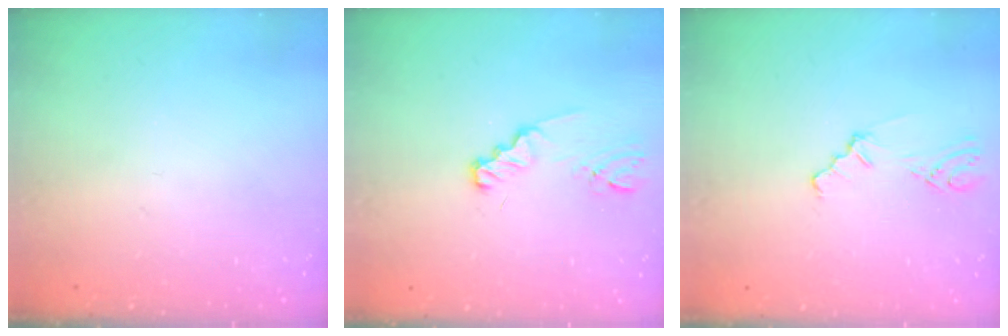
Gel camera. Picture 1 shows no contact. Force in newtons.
{"total": 2.4, "press": 2.4, "slide": 0.3}
{"total": 2.6, "press": 2.5, "slide": 0.5}